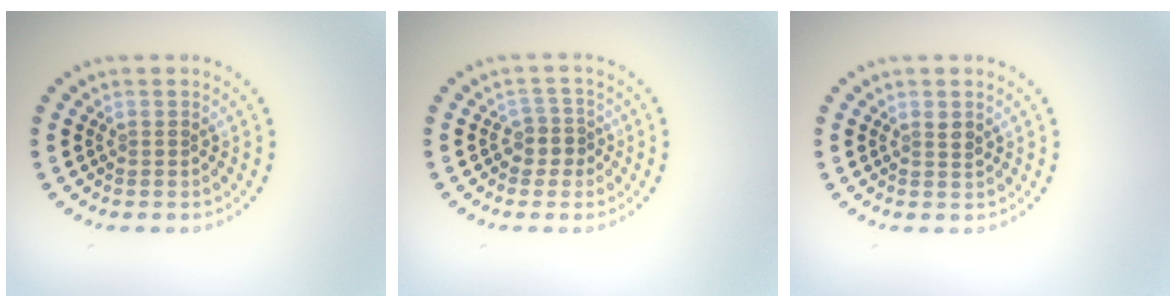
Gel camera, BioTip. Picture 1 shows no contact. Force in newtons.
{"total": 1.8, "press": 1.5, "slide": 1.1}
{"total": 0.9, "press": 0.8, "slide": 0.5}